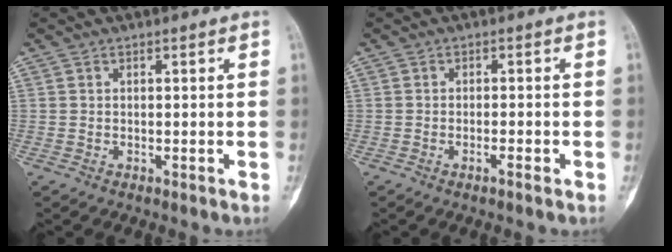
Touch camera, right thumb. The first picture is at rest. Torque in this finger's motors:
{"motor_torque": [-0.29, -0.38, 0.03, -0.05, -0.04]}